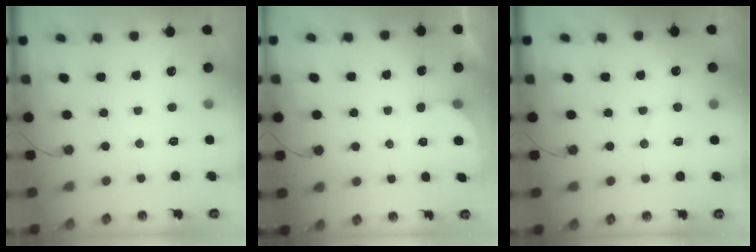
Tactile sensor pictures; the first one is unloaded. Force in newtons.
{"total": 1.4, "press": 1.3, "slide": 0.5}
{"total": 4.2, "press": 4.1, "slide": 0.8}